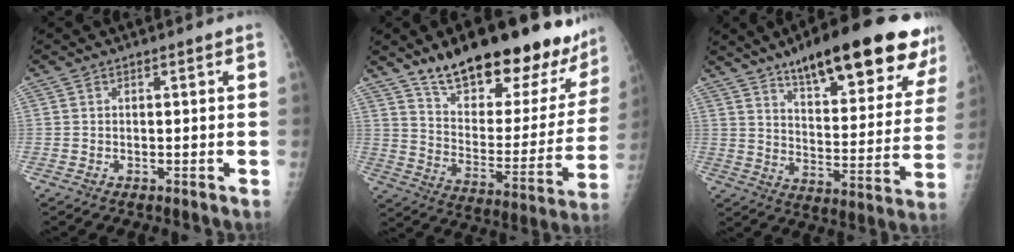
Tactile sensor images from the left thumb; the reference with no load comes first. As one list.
[{"total": 28.4, "force": [21.6, 9.6, 15.7], "torque": [-0.185, -0.100, 0.310]}, {"total": 26.5, "force": [17.9, 7.5, 18.1], "torque": [-0.216, -0.056, 0.253]}]